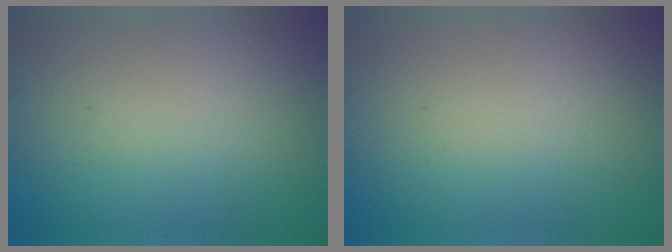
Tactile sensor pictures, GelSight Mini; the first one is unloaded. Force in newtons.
{"total": 0.0}